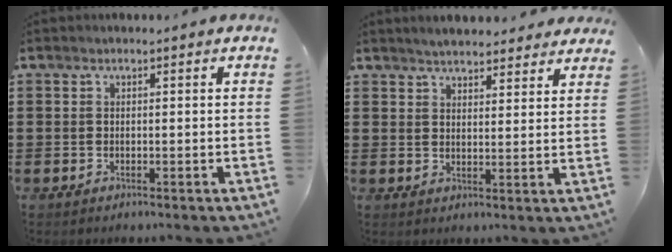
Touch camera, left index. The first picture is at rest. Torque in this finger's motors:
{"motor_torque": [0.88, 0.84, 0.35, 0.08]}